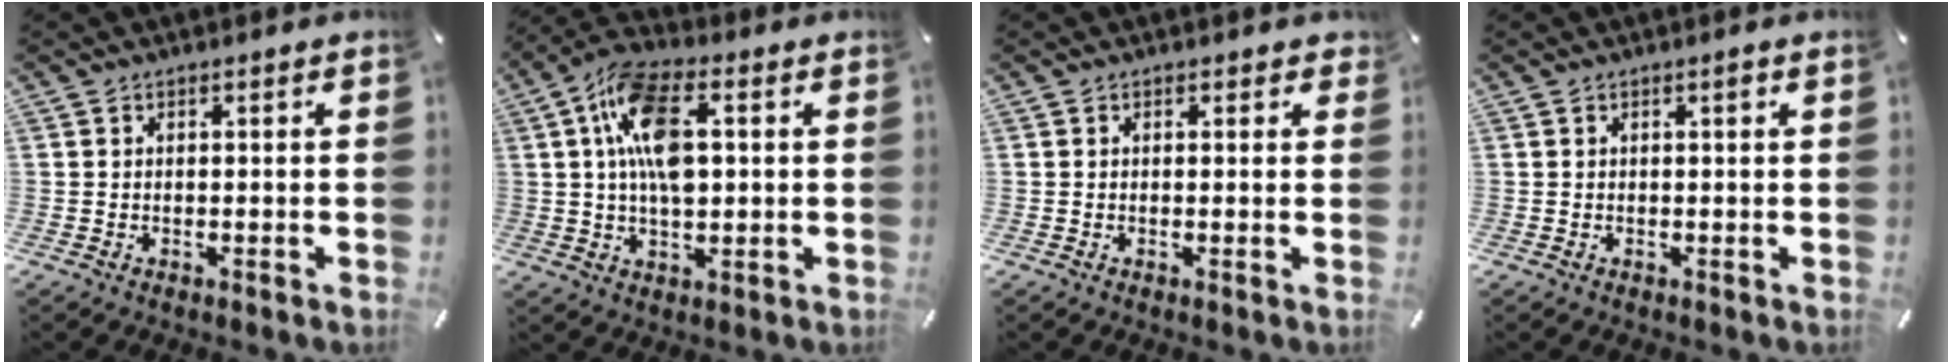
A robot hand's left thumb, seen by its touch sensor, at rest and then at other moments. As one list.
[{"total": 12.9, "force": [2.1, 7.1, 10.5], "torque": [-0.193, 0.002, 0.034]}, {"total": 0.8, "force": [0.3, 0.6, 0.4], "torque": [0.001, 0.001, 0.003]}, {"total": 1.0, "force": [0.4, 0.1, 0.9], "torque": [-0.016, 0.003, 0.005]}]